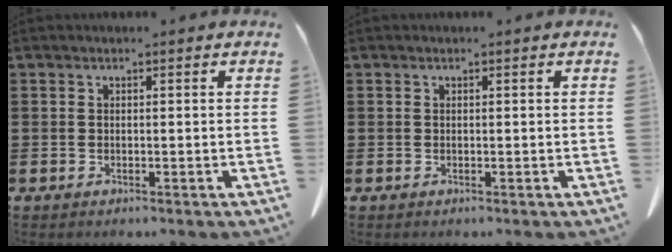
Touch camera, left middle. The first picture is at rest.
{"total": 0.0}